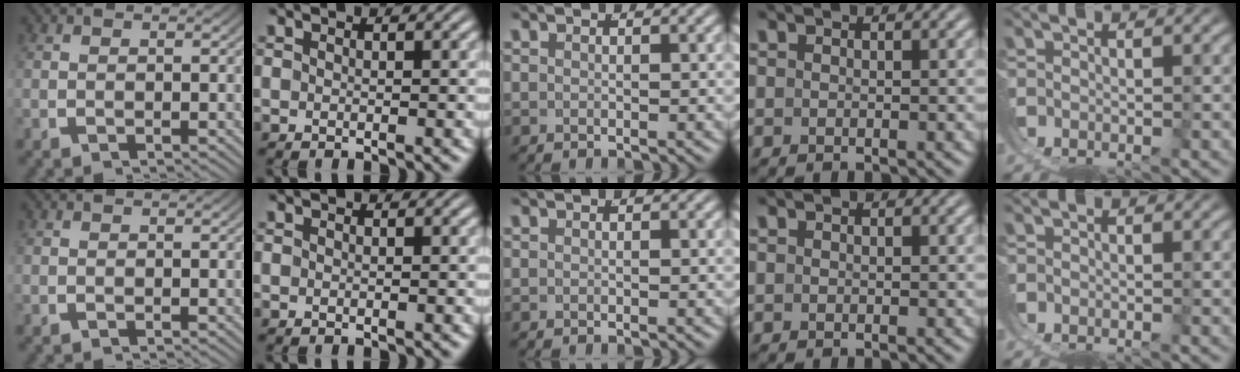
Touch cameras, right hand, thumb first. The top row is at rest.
{}